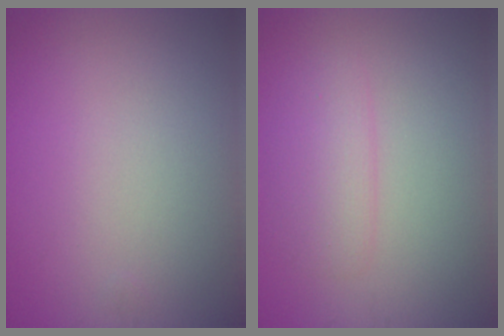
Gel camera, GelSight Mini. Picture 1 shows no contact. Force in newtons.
{"total": 2.2, "press": 2.2, "slide": 0.1}